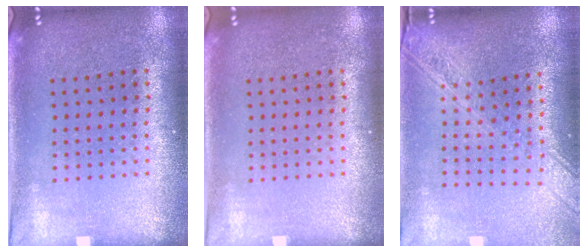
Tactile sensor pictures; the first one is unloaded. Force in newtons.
{"total": 0.0}
{"total": 2.2, "press": 1.9, "slide": 1.2}